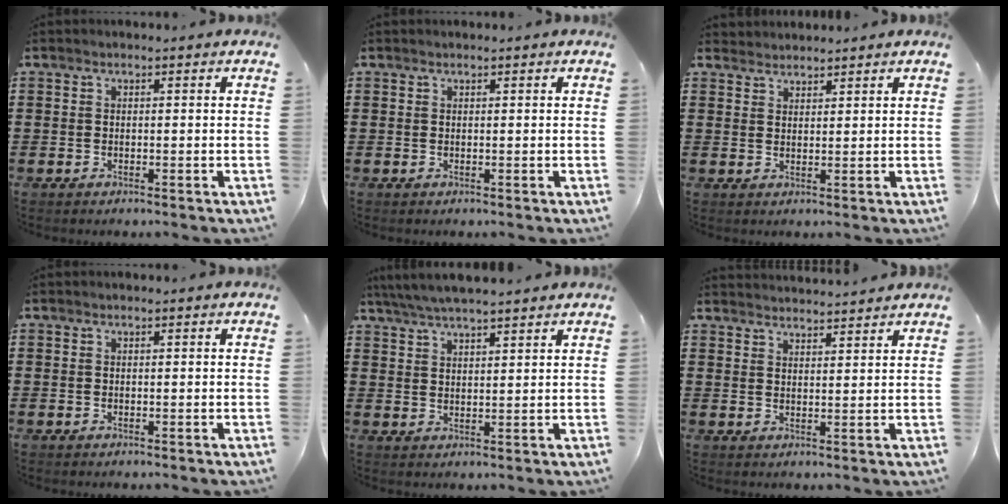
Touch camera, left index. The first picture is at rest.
{"total": 0.0}
{"total": 1.9, "force": [1.9, 0.2, -0.4], "torque": [0.002, 0.002, 0.039]}
{"total": 0.0}
{"total": 4.4, "force": [4.1, -0.1, 1.6], "torque": [-0.043, -0.010, 0.074]}
{"total": 2.7, "force": [2.6, -0.4, -0.3], "torque": [-0.002, -0.011, 0.050]}